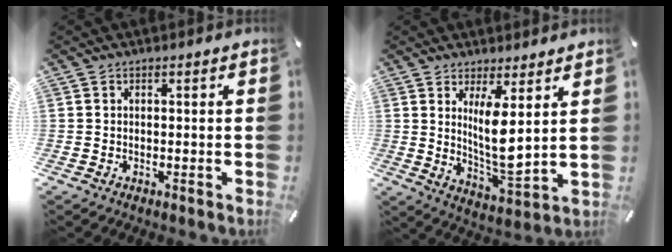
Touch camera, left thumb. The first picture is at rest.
{"total": 10.0, "force": [3.6, 3.0, 8.8], "torque": [-0.173, -0.038, 0.058]}